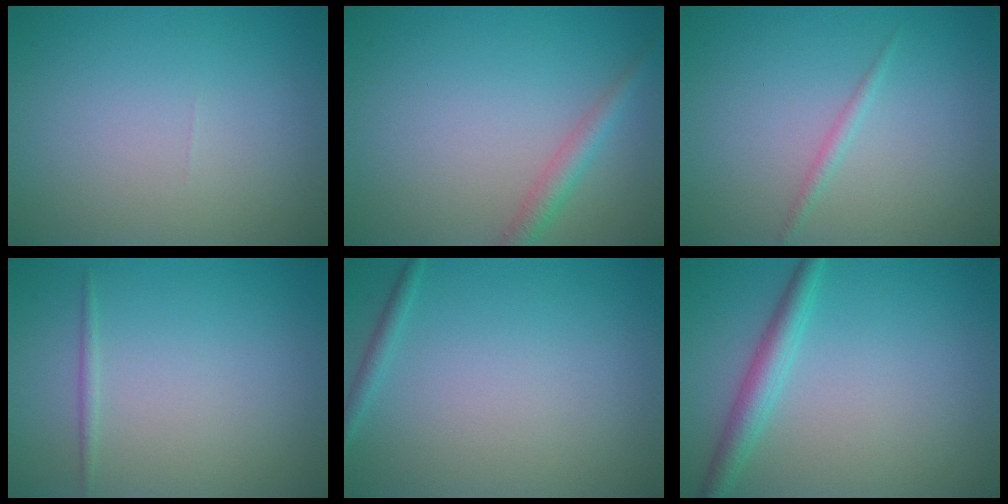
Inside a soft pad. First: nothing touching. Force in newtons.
{"total": 2.1, "press": 2.1, "slide": 0.0}
{"total": 0.9, "press": 0.9, "slide": 0.1}
{"total": 0.6, "press": 0.6, "slide": 0.0}
{"total": 1.0, "press": 1.0, "slide": 0.0}
{"total": 2.8, "press": 2.8, "slide": 0.1}